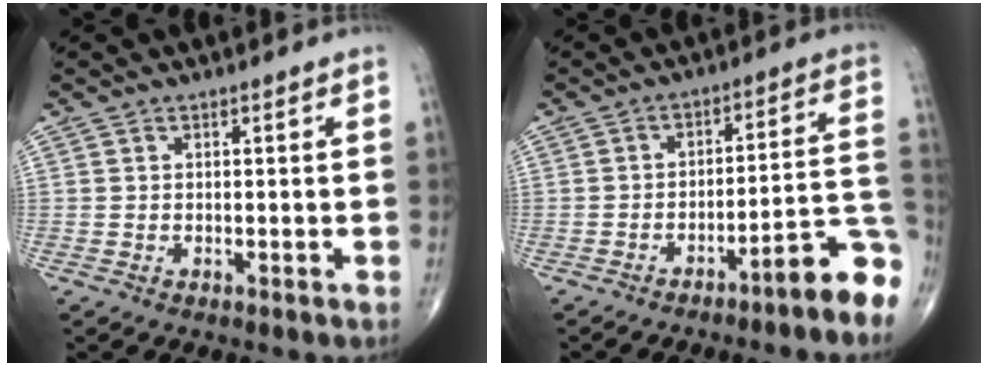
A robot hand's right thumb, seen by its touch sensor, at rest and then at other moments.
{"total": 10.0, "force": [-6.2, 1.0, 7.7], "torque": [-0.077, 0.077, -0.092]}